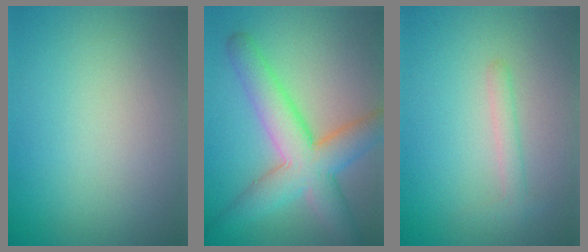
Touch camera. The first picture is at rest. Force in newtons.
{"total": 7.7, "press": 7.7, "slide": 0.3}
{"total": 1.4, "press": 1.4, "slide": 0.0}